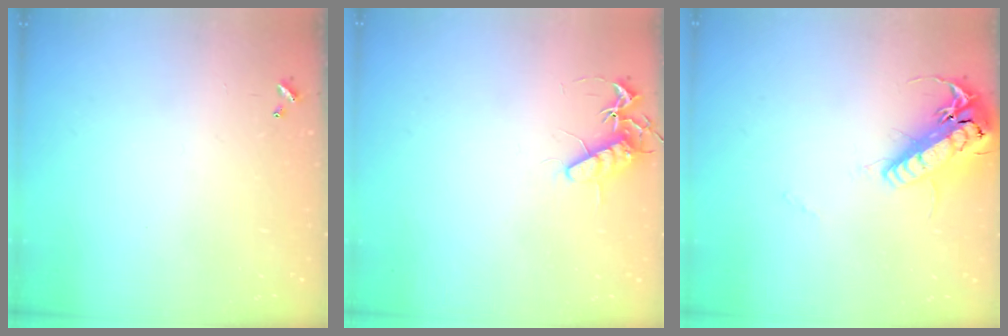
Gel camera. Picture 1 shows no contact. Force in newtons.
{"total": 10.8, "press": 10.8, "slide": 0.4}
{"total": 19.2, "press": 18.9, "slide": 3.3}